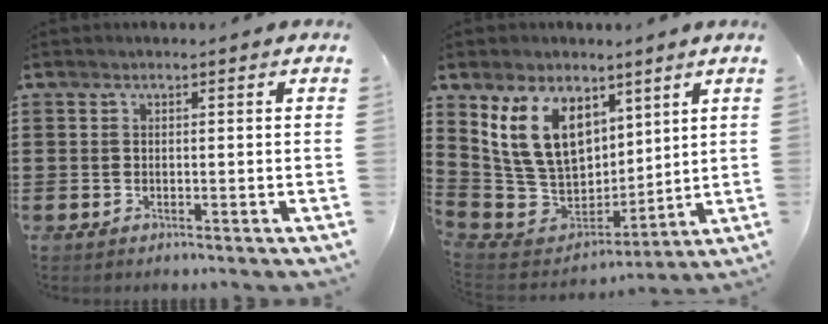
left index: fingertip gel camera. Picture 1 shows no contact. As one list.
[{"total": 13.4, "force": [5.6, 9.5, 7.6], "torque": [-0.197, -0.007, 0.113]}]